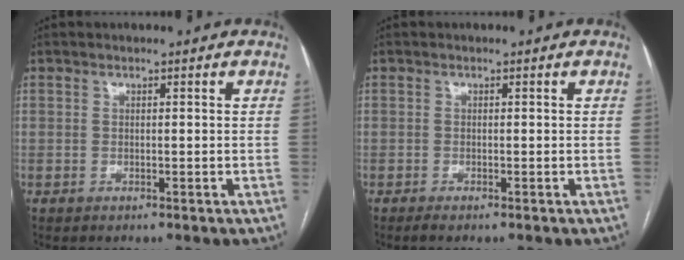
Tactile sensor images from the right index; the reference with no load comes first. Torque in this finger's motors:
{"motor_torque": [0.12, -0.10, 0.13, 0.01]}